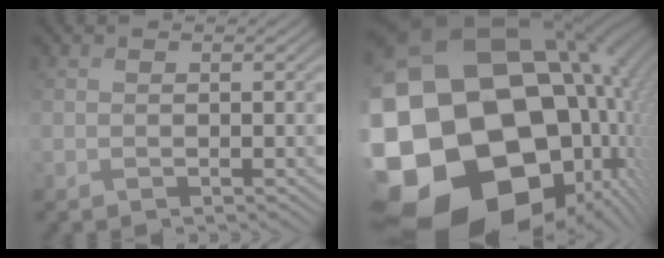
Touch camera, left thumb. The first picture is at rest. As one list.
[{"total": 25.8, "force": [-5.6, 20.6, 14.4], "torque": [-0.301, -0.029, -0.103]}]